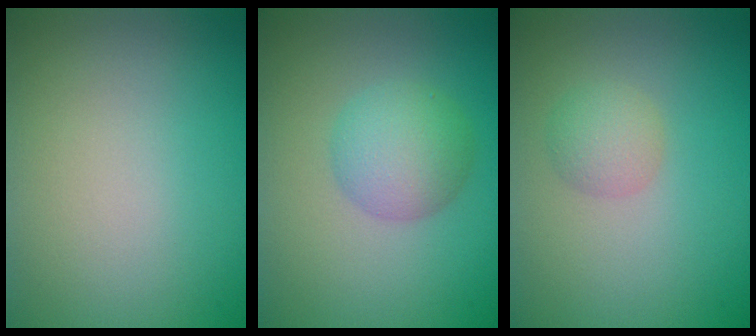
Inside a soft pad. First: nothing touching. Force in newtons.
{"total": 4.0, "press": 4.0, "slide": 0.0}
{"total": 1.9, "press": 1.9, "slide": 0.0}